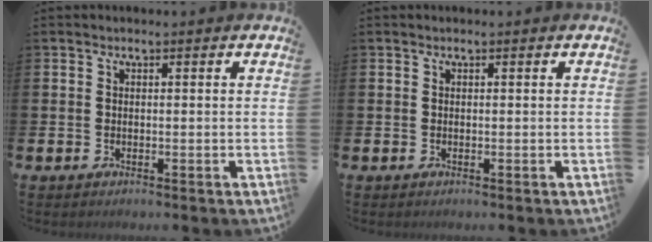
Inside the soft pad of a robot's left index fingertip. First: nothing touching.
{"total": 0.0}